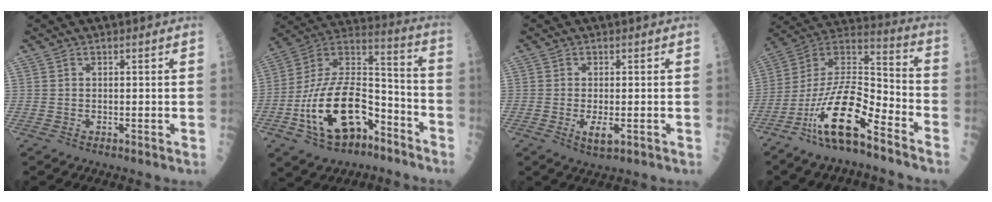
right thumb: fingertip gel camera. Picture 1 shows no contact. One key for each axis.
{"total": 22.8, "fx": -9.8, "fy": 12.5, "fz": 16.4, "tx": -0.282, "ty": 0.081, "tz": -0.159}
{"total": 3.3, "fx": -0.9, "fy": 1.0, "fz": 3.0, "tx": -0.055, "ty": -0.006, "tz": -0.015}
{"total": 18.3, "fx": -10.7, "fy": 5.4, "fz": 13.8, "tx": -0.255, "ty": 0.081, "tz": -0.194}